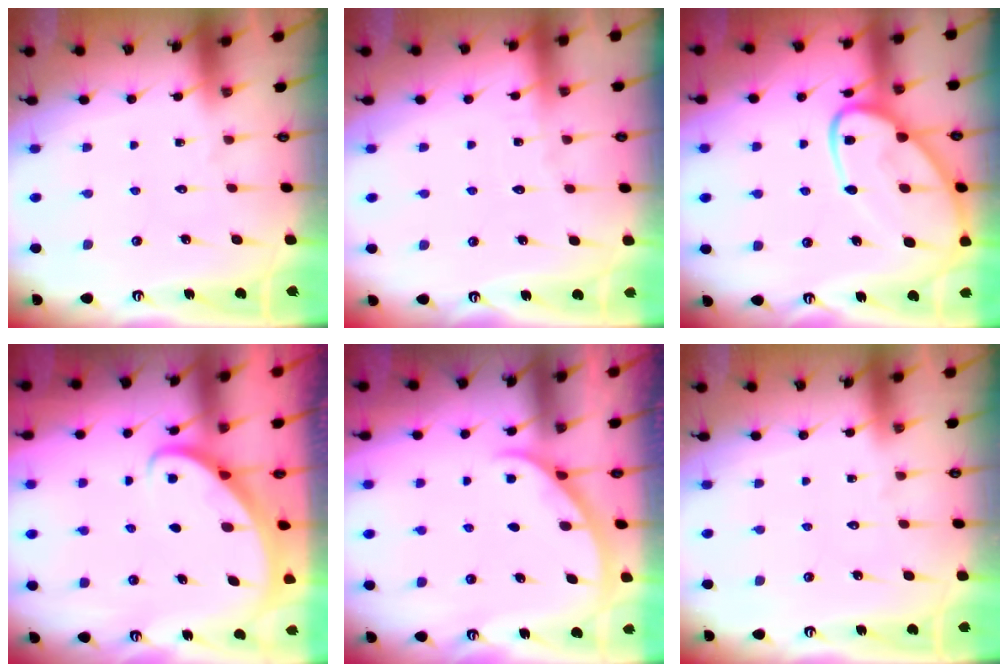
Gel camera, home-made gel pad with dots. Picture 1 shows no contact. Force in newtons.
{"total": 1.5, "press": 1.5, "slide": 0.2}
{"total": 15.0, "press": 14.9, "slide": 1.4}
{"total": 2.6, "press": 2.6, "slide": 0.3}
{"total": 2.4, "press": 2.3, "slide": 0.3}
{"total": 0.0}